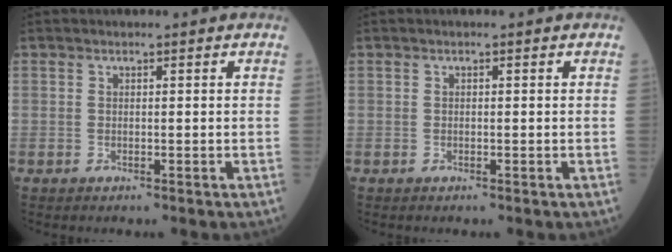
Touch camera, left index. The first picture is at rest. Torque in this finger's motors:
{"motor_torque": [-0.02, 0.02, 0.00, -0.01]}